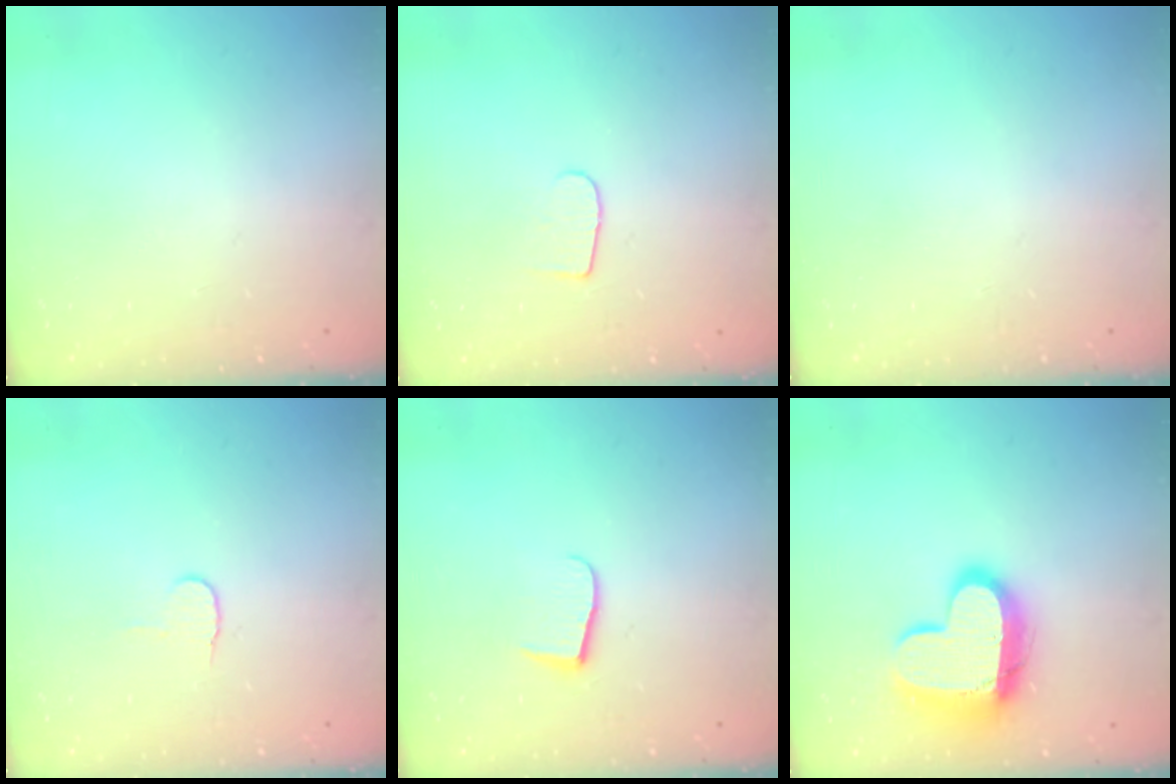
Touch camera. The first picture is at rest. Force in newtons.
{"total": 5.2, "press": 5.1, "slide": 0.6}
{"total": 0.0}
{"total": 4.9, "press": 4.9, "slide": 0.5}
{"total": 6.5, "press": 6.5, "slide": 0.6}
{"total": 16.2, "press": 16.2, "slide": 1.4}